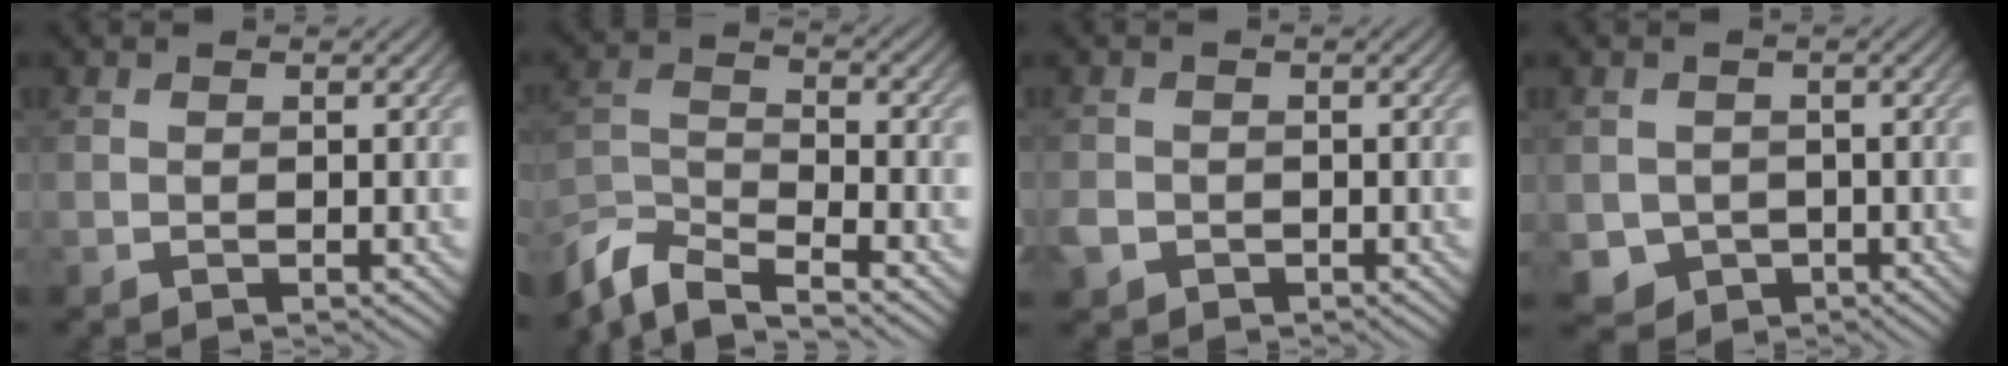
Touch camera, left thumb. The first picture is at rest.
{"total": 8.2, "force": [-6.9, 2.1, 4.0], "torque": [-0.094, -0.011, -0.143]}
{"total": 2.5, "force": [-1.2, 2.0, 0.9], "torque": [-0.028, -0.010, -0.028]}
{"total": 3.6, "force": [-1.0, 3.3, 1.0], "torque": [-0.034, -0.020, -0.021]}